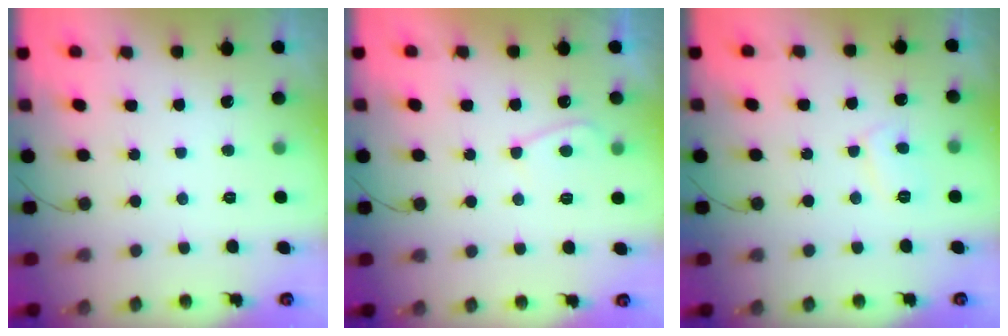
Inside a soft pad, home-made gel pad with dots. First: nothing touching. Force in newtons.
{"total": 5.0, "press": 4.9, "slide": 0.7}
{"total": 5.3, "press": 5.3, "slide": 0.1}